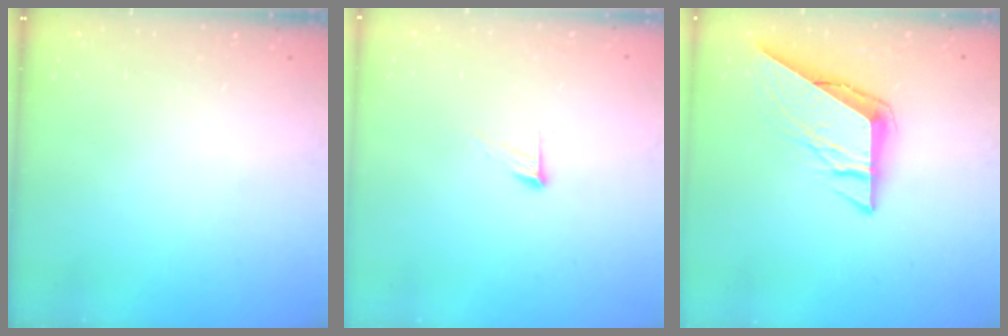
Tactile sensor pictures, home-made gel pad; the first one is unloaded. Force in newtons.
{"total": 4.5, "press": 4.5, "slide": 0.4}
{"total": 9.4, "press": 9.3, "slide": 0.7}